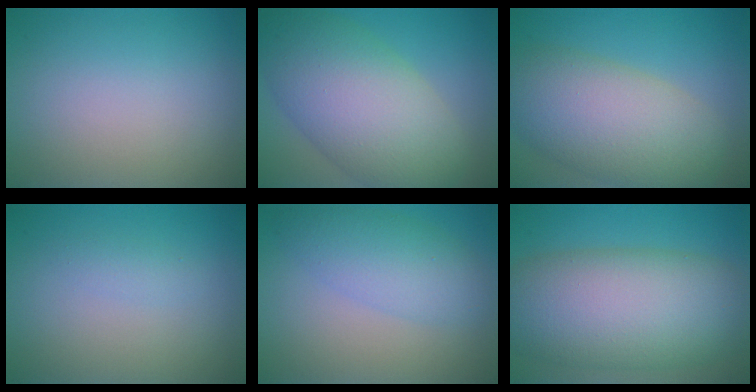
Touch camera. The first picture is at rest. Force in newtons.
{"total": 11.3, "press": 11.3, "slide": 0.4}
{"total": 9.6, "press": 9.6, "slide": 0.4}
{"total": 0.9, "press": 0.9, "slide": 0.1}
{"total": 4.3, "press": 4.3, "slide": 0.0}
{"total": 12.1, "press": 12.1, "slide": 0.6}